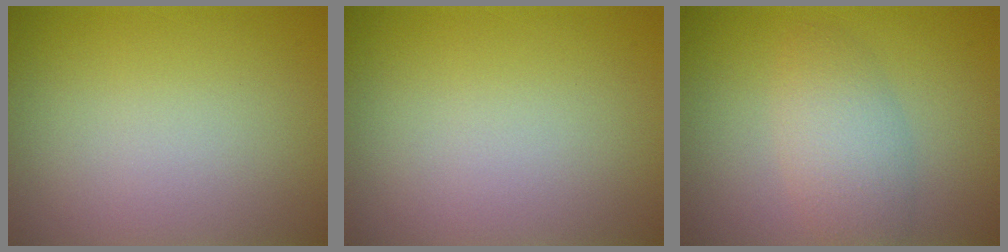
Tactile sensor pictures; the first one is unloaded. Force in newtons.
{"total": 0.0}
{"total": 3.5, "press": 3.5, "slide": 0.1}